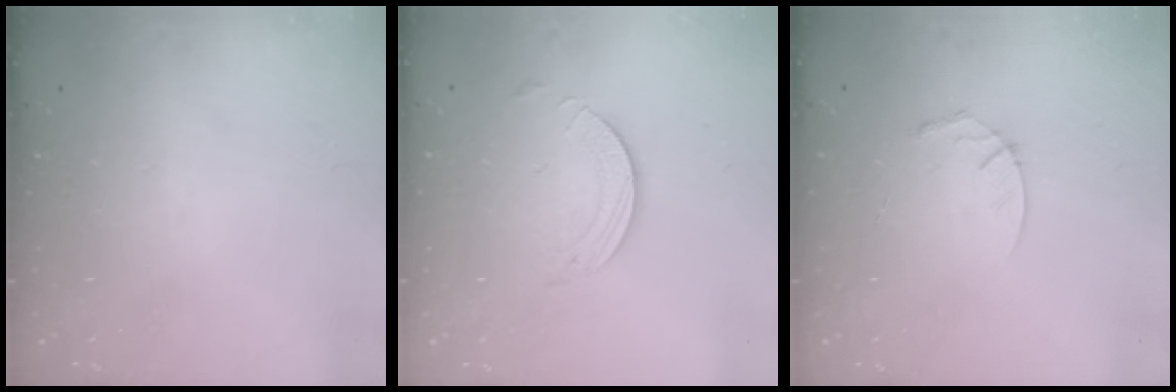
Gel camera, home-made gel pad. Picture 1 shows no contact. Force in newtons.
{"total": 1.9, "press": 1.9, "slide": 0.2}
{"total": 3.5, "press": 3.5, "slide": 0.3}